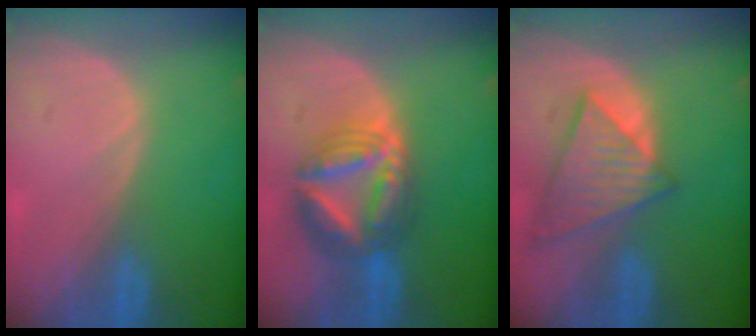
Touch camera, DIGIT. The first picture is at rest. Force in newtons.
{"total": 8.5, "press": 8.5, "slide": 0.7}
{"total": 8.6, "press": 7.5, "slide": 4.3}